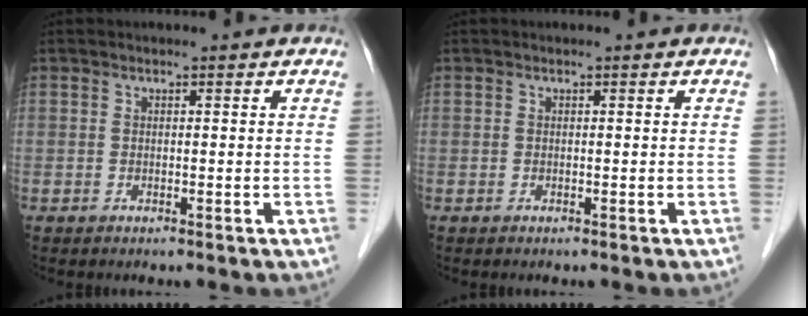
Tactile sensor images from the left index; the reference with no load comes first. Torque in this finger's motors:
{"motor_torque": [-0.01, 0.00, 0.00, 0.00]}